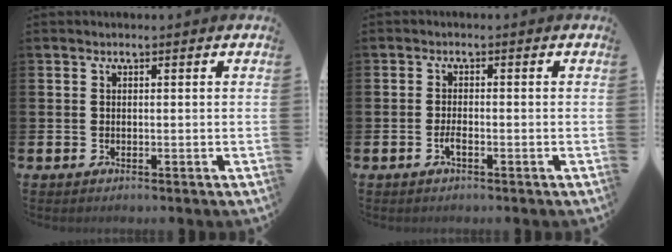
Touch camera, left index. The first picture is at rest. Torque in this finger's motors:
{"motor_torque": [0.07, 0.06, 0.02, 0.02]}